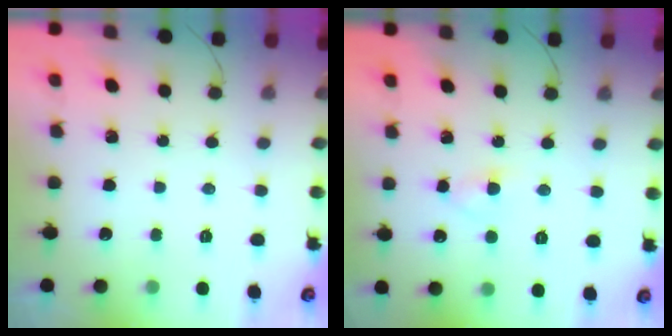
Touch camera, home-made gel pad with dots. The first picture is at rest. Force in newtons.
{"total": 2.5, "press": 2.3, "slide": 1.0}